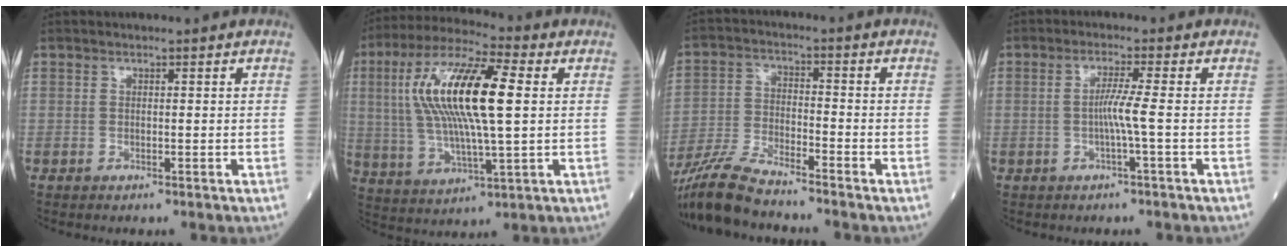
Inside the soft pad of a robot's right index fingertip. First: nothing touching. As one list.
[{"total": 17.6, "force": [2.9, 3.3, 17.0], "torque": [-0.348, 0.019, 0.051]}, {"total": 9.4, "force": [-8.5, 0.4, 4.0], "torque": [-0.083, -0.022, -0.165]}, {"total": 3.4, "force": [-0.6, -0.9, 3.2], "torque": [-0.061, 0.000, -0.012]}]